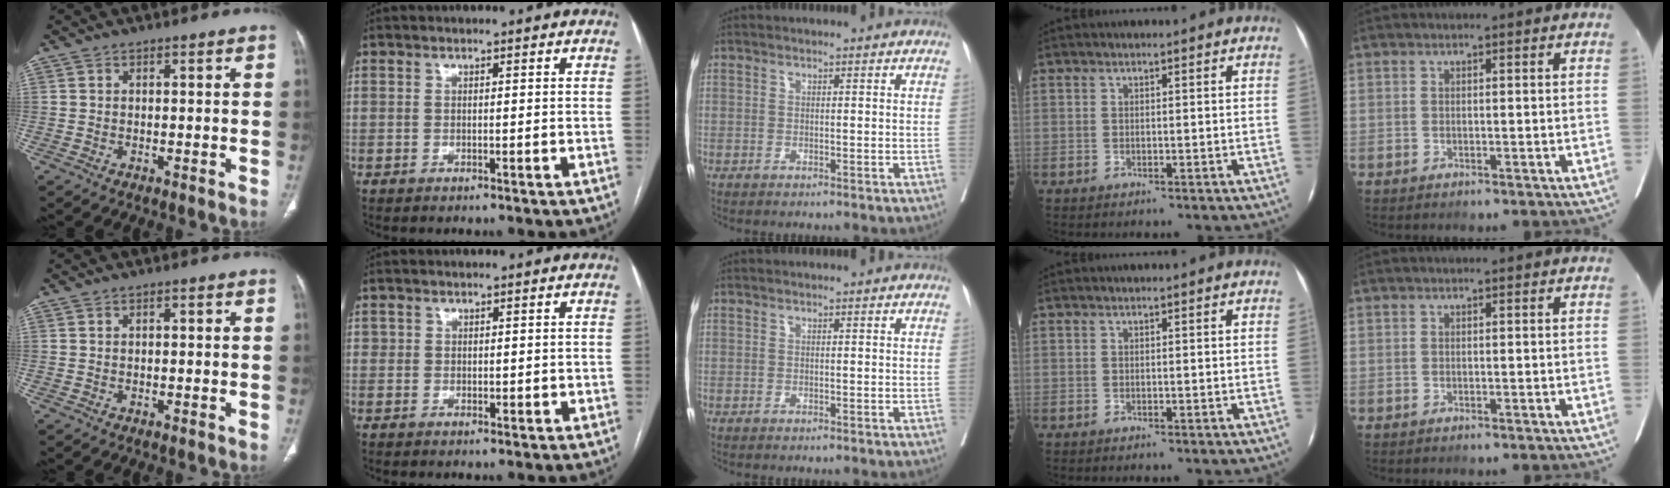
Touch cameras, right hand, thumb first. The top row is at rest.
{"thumb": {"total": 0.6, "force": [0.1, 0.3, 0.5], "torque": [-0.010, 0.001, 0.001]}, "index": {"total": 1.6, "force": [0.6, 1.4, 0.5], "torque": [0.000, -0.002, 0.009]}}